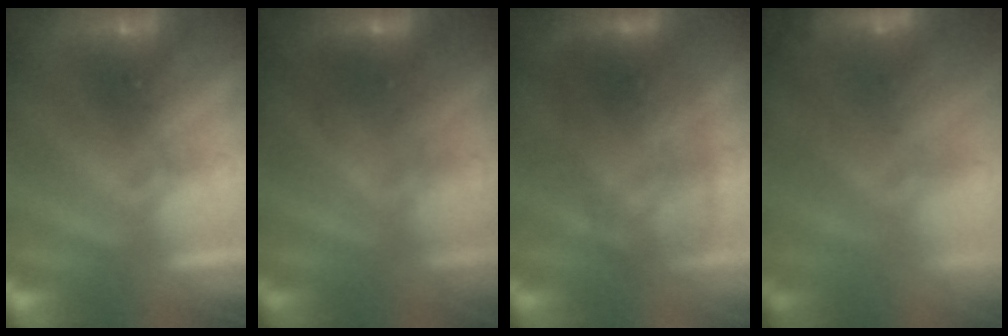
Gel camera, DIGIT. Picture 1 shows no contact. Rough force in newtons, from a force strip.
{"total": 2.2}
{"total": 3.3}
{"total": 11.0}